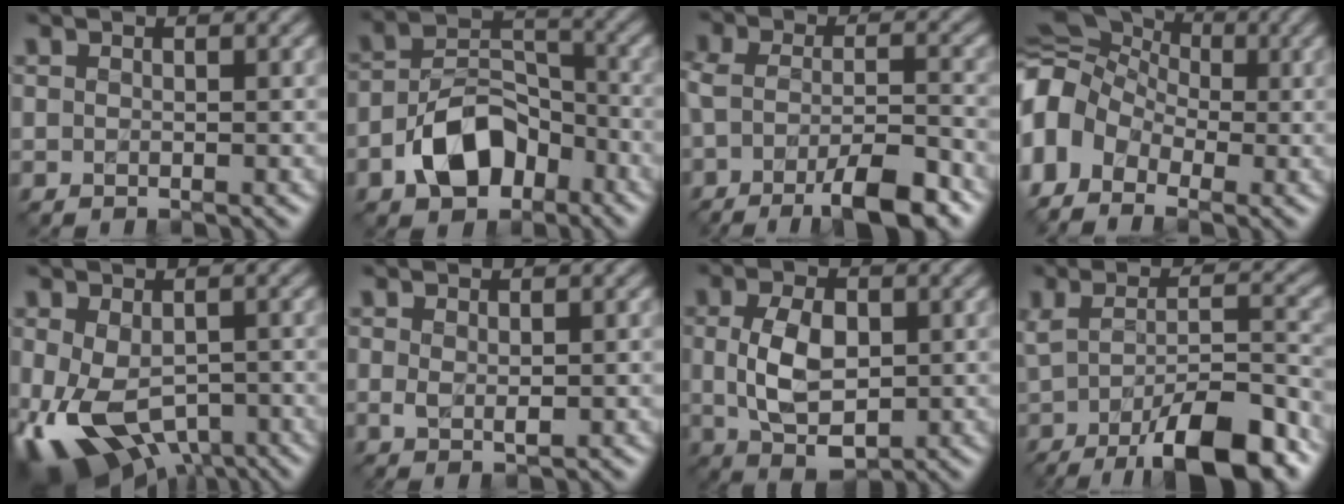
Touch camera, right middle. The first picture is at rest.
{"total": 7.1, "force": [-3.7, 4.3, 4.2], "torque": [-0.069, 0.005, -0.072]}
{"total": 7.7, "force": [-4.3, 2.3, 6.0], "torque": [-0.108, -0.007, -0.076]}
{"total": 12.1, "force": [-3.2, 9.7, 6.4], "torque": [-0.141, 0.013, -0.084]}
{"total": 9.9, "force": [-3.8, 6.0, 6.9], "torque": [-0.144, -0.045, -0.042]}
{"total": 1.4, "force": [0.1, 0.6, 1.2], "torque": [-0.027, -0.001, 0.005]}
{"total": 5.7, "force": [0.1, 3.3, 4.7], "torque": [-0.097, 0.000, 0.006]}
{"total": 9.9, "force": [-4.9, 2.7, 8.3], "torque": [-0.129, -0.005, -0.077]}